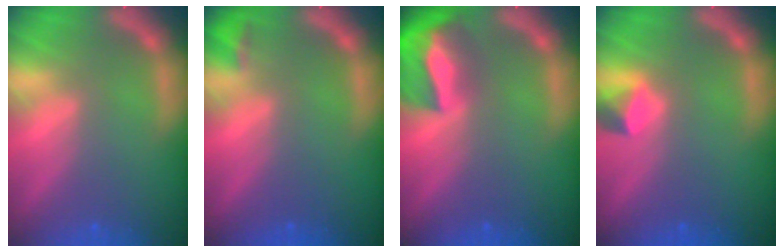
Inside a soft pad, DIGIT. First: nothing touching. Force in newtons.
{"total": 1.4}
{"total": 9.4}
{"total": 1.9}